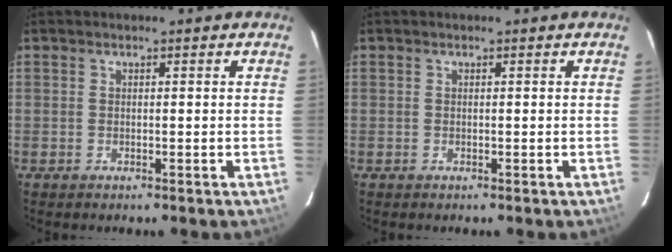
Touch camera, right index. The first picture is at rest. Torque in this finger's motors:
{"motor_torque": [0.00, 0.00, 0.00, 0.00]}